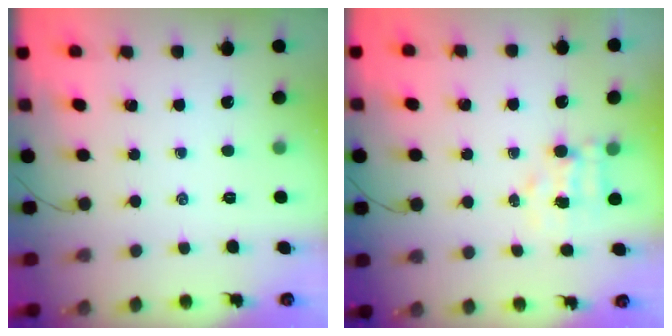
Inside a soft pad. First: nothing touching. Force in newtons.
{"total": 3.7, "press": 3.7, "slide": 0.6}